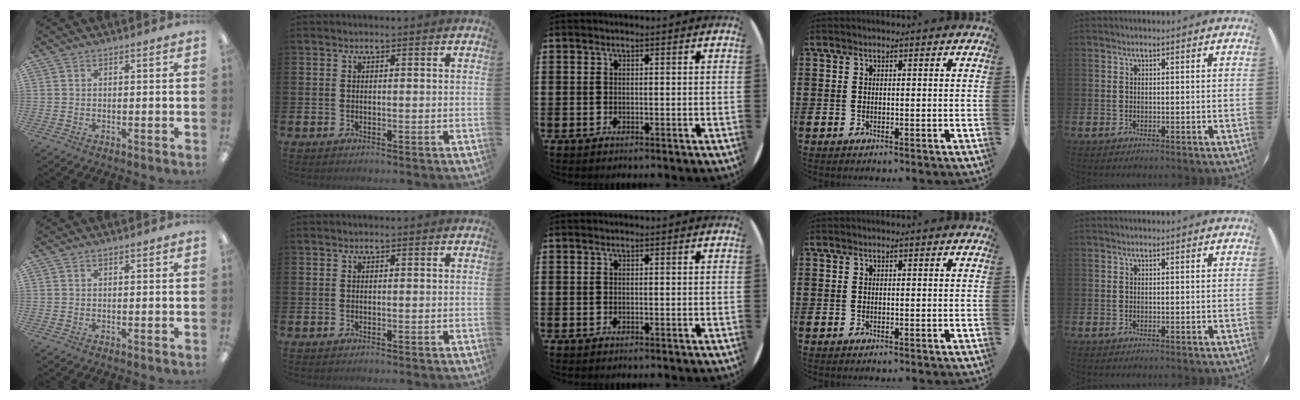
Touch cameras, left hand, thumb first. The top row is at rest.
{}